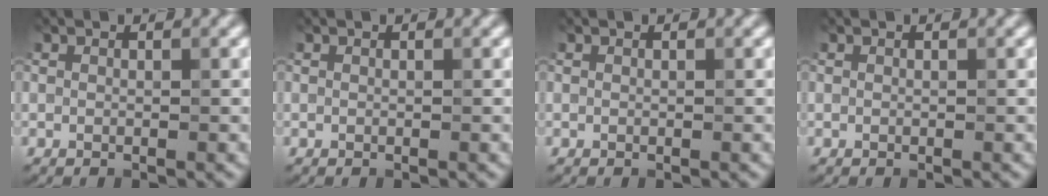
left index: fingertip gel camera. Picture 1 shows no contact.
{"total": 0.0}
{"total": 0.0}
{"total": 0.0}